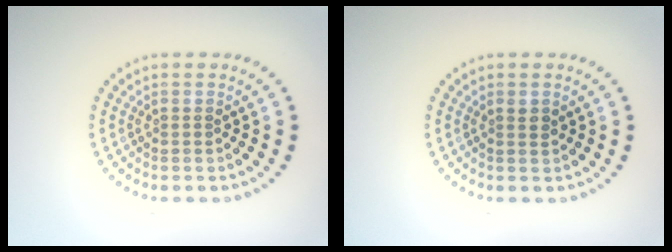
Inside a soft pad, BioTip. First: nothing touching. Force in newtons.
{"total": 0.9, "press": 0.8, "slide": 0.4}